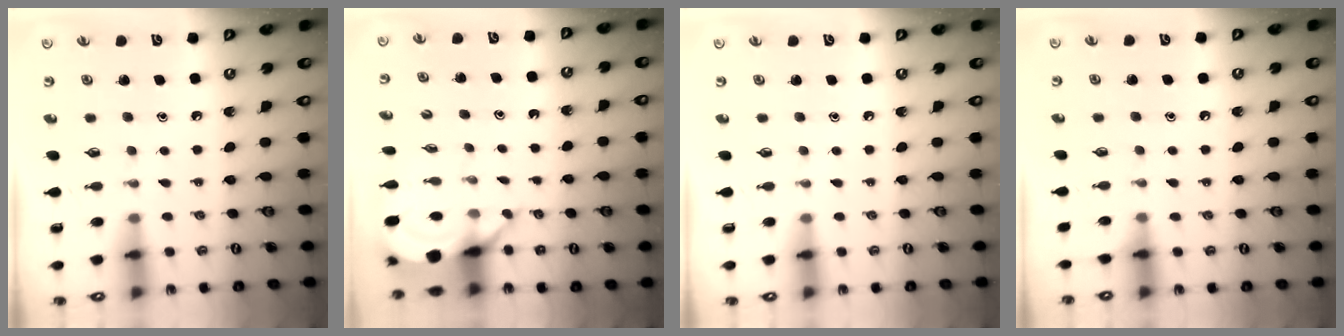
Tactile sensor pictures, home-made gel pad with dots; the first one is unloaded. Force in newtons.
{"total": 7.0, "press": 6.9, "slide": 0.5}
{"total": 0.0}
{"total": 4.4, "press": 4.4, "slide": 0.6}